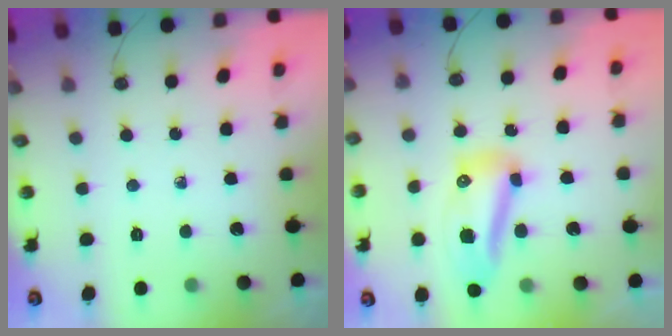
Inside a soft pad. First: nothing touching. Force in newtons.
{"total": 11.9, "press": 11.9, "slide": 0.3}